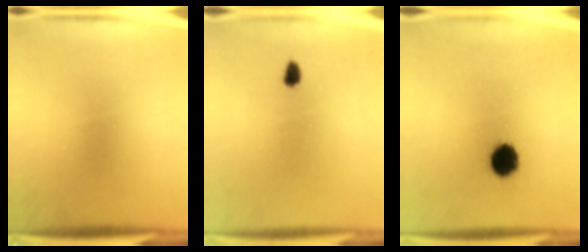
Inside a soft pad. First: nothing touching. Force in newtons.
{"total": 1.4}
{"total": 7.5}